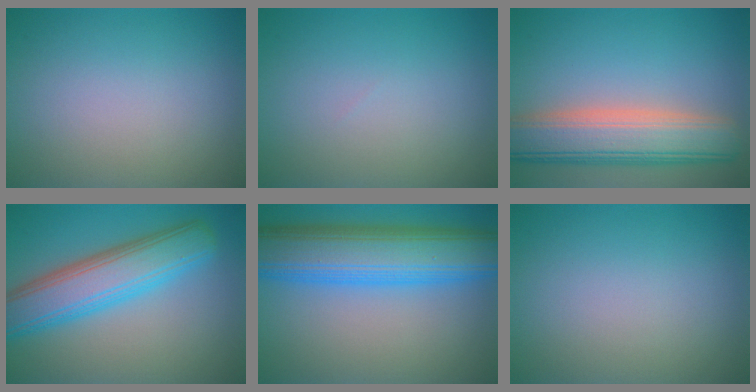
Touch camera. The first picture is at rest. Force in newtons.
{"total": 0.0}
{"total": 8.4, "press": 8.4, "slide": 0.9}
{"total": 7.7, "press": 7.7, "slide": 0.4}
{"total": 10.9, "press": 10.9, "slide": 0.2}
{"total": 0.0}